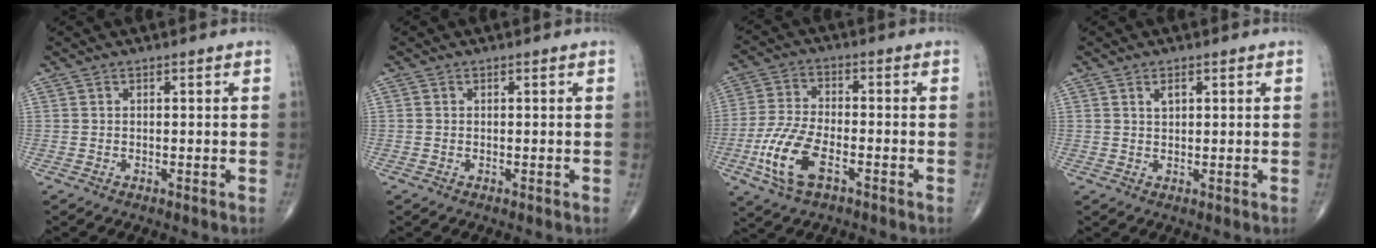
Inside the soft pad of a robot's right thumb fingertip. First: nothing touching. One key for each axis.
{"total": 0.0}
{"total": 11.3, "fx": -4.7, "fy": 5.2, "fz": 8.9, "tx": -0.194, "ty": 0.013, "tz": -0.089}
{"total": 1.7, "fx": 0.8, "fy": 0.9, "fz": 1.2, "tx": -0.018, "ty": -0.003, "tz": 0.016}